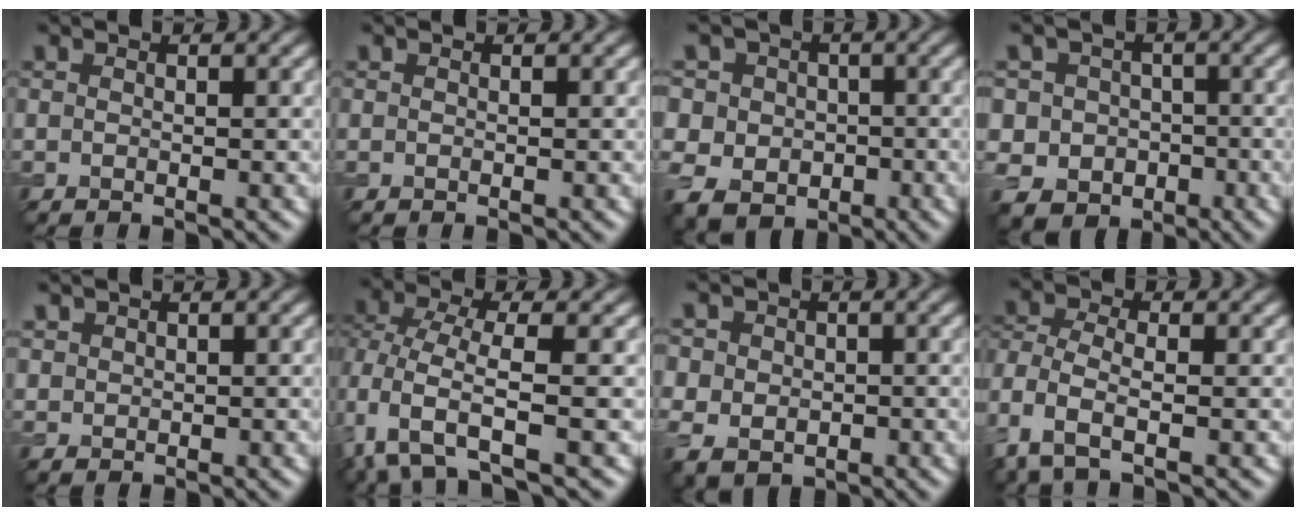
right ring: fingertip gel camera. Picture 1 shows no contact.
{"total": 0.0}
{"total": 9.5, "force": [0.6, 8.8, 3.5], "torque": [-0.099, 0.026, -0.018]}
{"total": 6.3, "force": [-1.3, 6.0, 1.4], "torque": [-0.020, 0.011, -0.052]}
{"total": 1.2, "force": [0.8, 0.8, -0.1], "torque": [0.003, -0.002, 0.022]}
{"total": 4.7, "force": [-1.0, 2.0, 4.1], "torque": [-0.091, -0.004, -0.029]}
{"total": 4.9, "force": [0.6, 4.5, 2.0], "torque": [-0.043, 0.014, -0.004]}
{"total": 4.3, "force": [-2.0, 2.1, 3.2], "torque": [-0.086, -0.002, -0.054]}